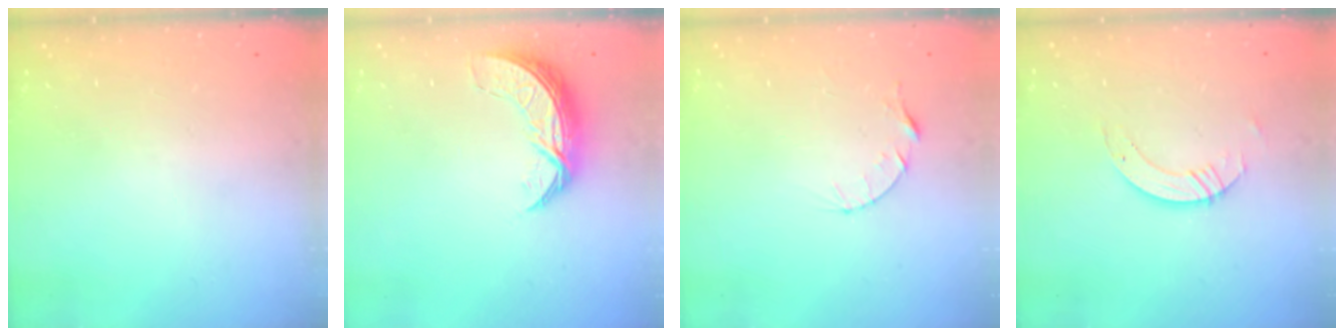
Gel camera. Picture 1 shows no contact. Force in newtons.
{"total": 7.8, "press": 7.8, "slide": 0.5}
{"total": 4.3, "press": 4.2, "slide": 0.4}
{"total": 3.9, "press": 3.9, "slide": 0.4}